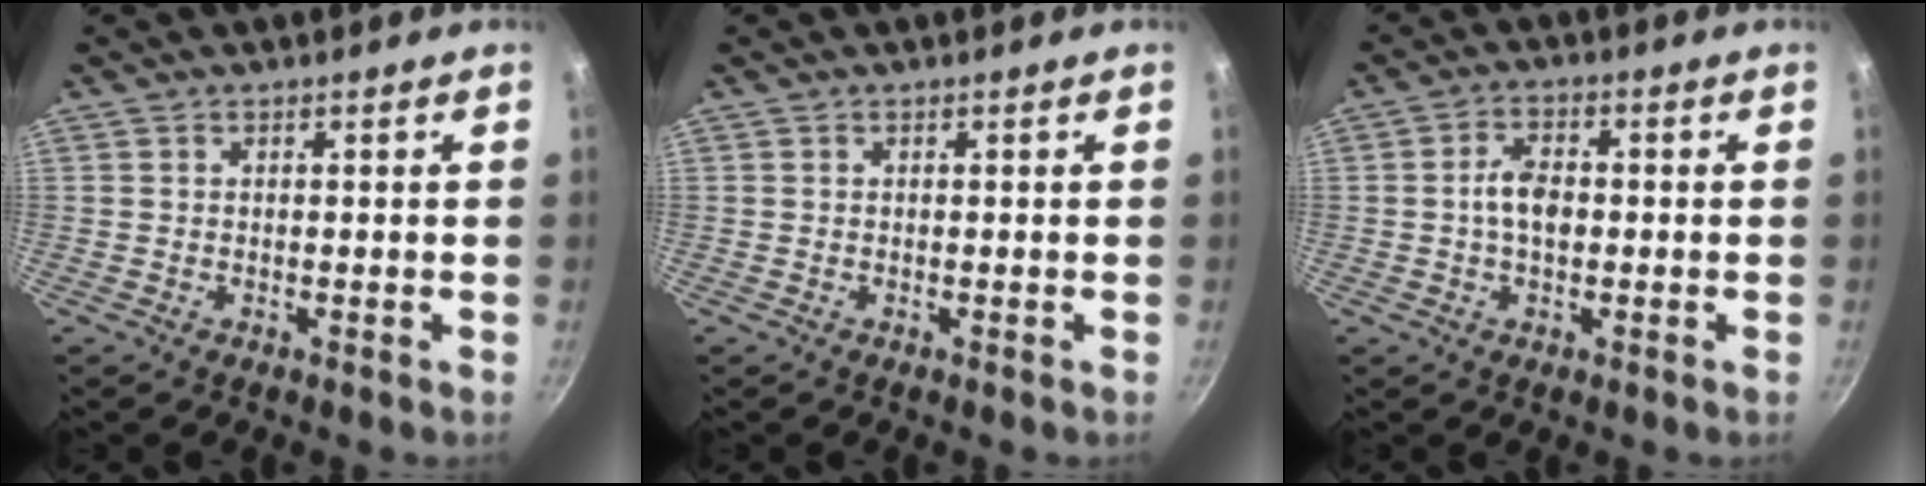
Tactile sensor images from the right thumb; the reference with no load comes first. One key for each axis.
{"total": 0.0}
{"total": 5.3, "fx": -0.3, "fy": 3.3, "fz": 4.2, "tx": -0.068, "ty": 0.015, "tz": -0.011}